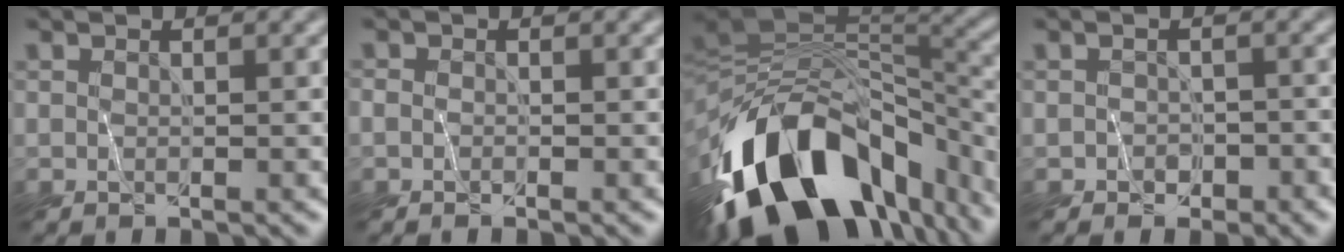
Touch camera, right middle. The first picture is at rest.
{"total": 1.1, "force": [-0.5, 0.8, 0.6], "torque": [-0.005, -0.002, -0.012]}
{"total": 15.4, "force": [-8.7, 8.0, 9.9], "torque": [-0.186, -0.015, -0.131]}
{"total": 1.7, "force": [-1.3, 0.9, 0.6], "torque": [-0.005, -0.006, -0.026]}